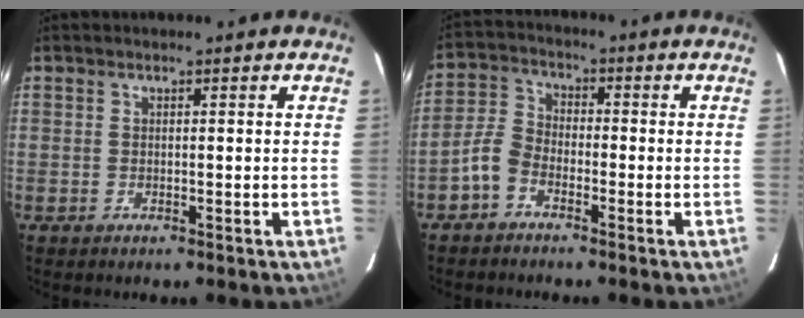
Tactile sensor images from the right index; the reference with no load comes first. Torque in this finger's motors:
{"motor_torque": [0.08, -0.26, 0.11, 0.09]}